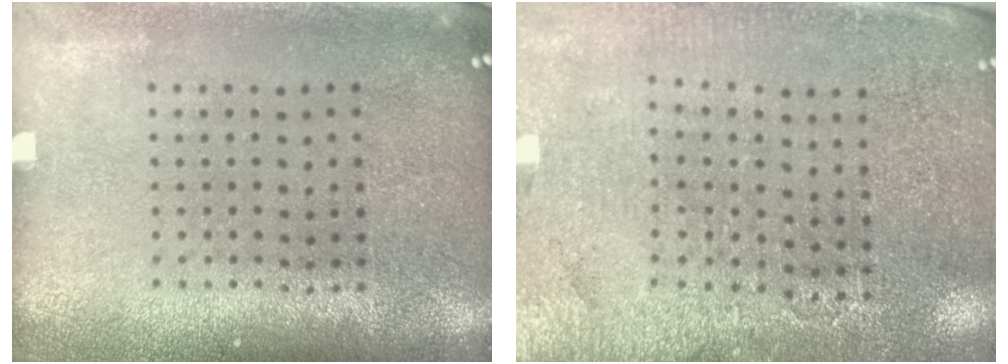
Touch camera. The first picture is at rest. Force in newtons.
{"total": 3.0, "press": 2.8, "slide": 1.0}